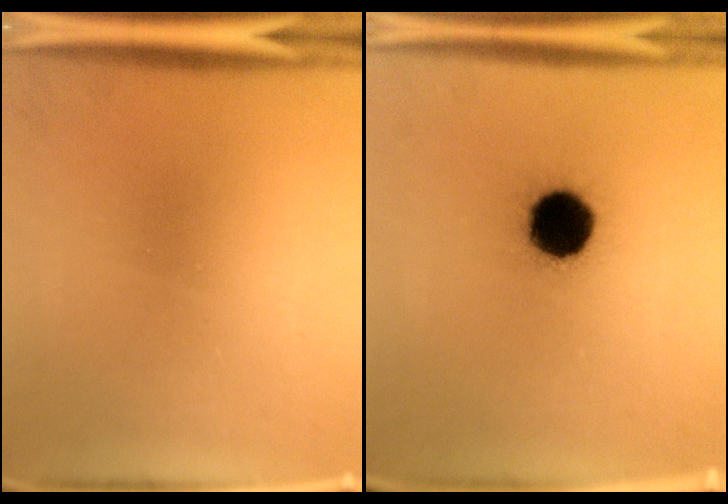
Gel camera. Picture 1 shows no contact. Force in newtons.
{"total": 14.5}